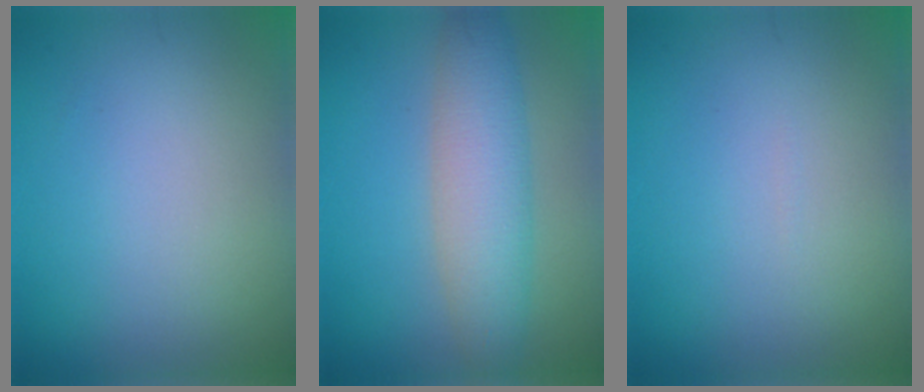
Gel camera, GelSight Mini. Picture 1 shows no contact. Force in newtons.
{"total": 5.1, "press": 5.1, "slide": 0.3}
{"total": 0.0}